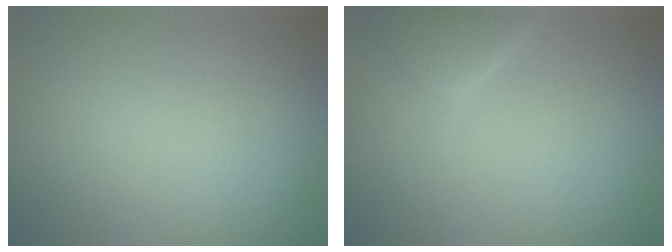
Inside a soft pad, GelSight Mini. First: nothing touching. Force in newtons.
{"total": 2.8, "press": 2.8, "slide": 0.3}